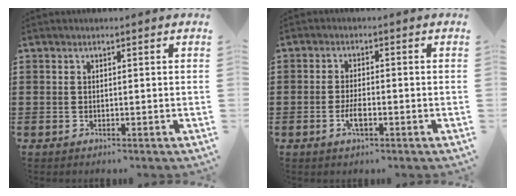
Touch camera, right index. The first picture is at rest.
{"total": 3.2, "force": [-1.2, 1.0, 2.8], "torque": [-0.056, -0.001, -0.024]}